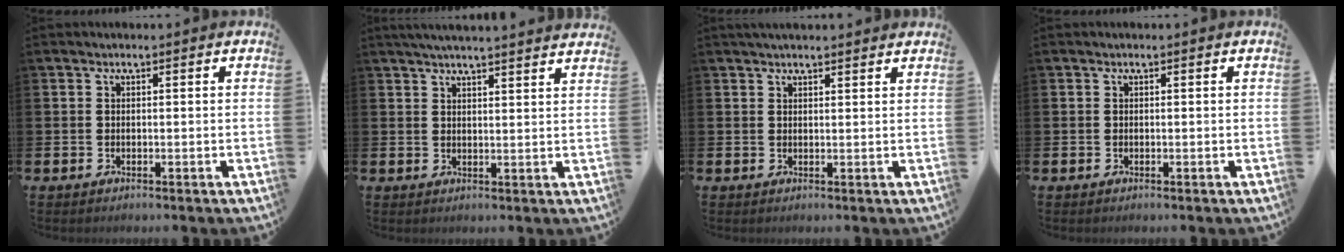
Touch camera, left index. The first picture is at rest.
{"total": 3.8, "force": [3.7, -0.5, 0.6], "torque": [-0.019, -0.016, 0.067]}
{"total": 1.9, "force": [1.8, 0.2, 0.5], "torque": [-0.011, -0.002, 0.033]}
{"total": 0.0}